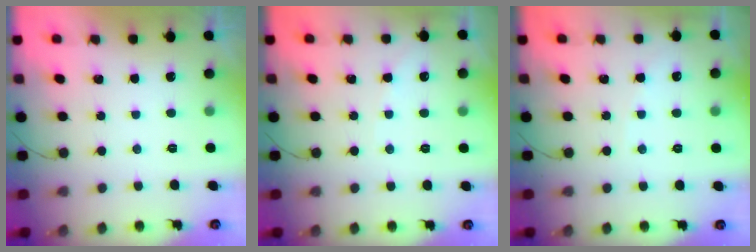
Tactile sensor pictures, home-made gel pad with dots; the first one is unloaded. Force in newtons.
{"total": 2.7, "press": 2.7, "slide": 0.4}
{"total": 3.7, "press": 3.7, "slide": 0.6}